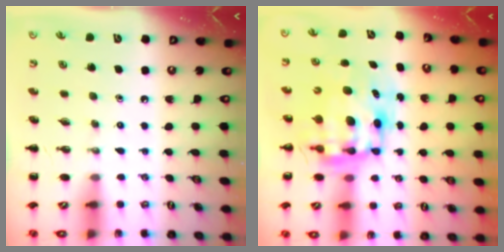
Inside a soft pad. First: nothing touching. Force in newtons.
{"total": 9.8, "press": 9.5, "slide": 2.5}